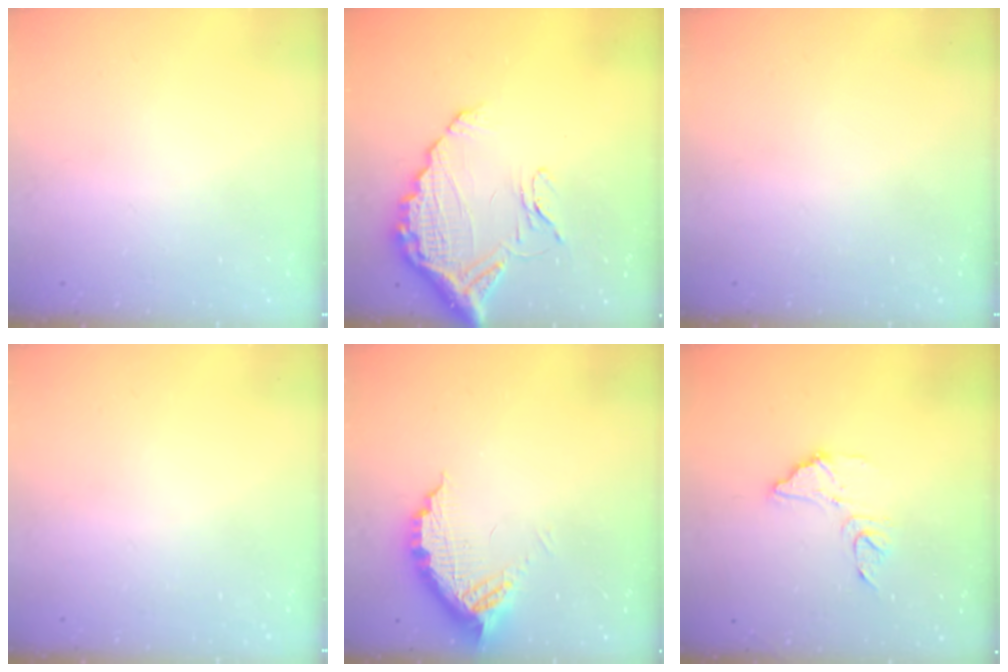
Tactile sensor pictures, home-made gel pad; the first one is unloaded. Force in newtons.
{"total": 15.0, "press": 15.0, "slide": 1.2}
{"total": 0.0}
{"total": 0.0}
{"total": 10.2, "press": 10.2, "slide": 0.9}
{"total": 10.9, "press": 10.8, "slide": 1.1}